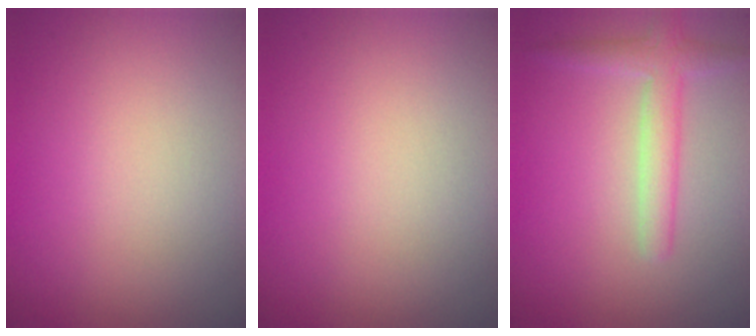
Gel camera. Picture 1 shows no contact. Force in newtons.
{"total": 0.0}
{"total": 2.8, "press": 2.8, "slide": 0.1}